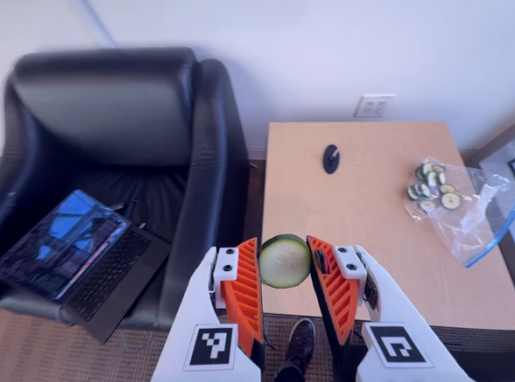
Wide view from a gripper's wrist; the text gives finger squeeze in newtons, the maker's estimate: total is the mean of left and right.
{"total": 8.9, "left": 9.2, "right": 8.5}